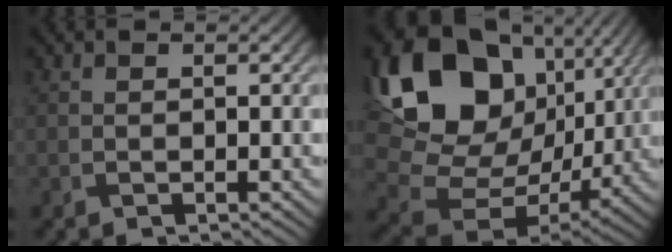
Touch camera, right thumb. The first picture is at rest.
{"total": 19.7, "force": [6.6, 14.7, 11.3], "torque": [-0.248, 0.000, 0.144]}